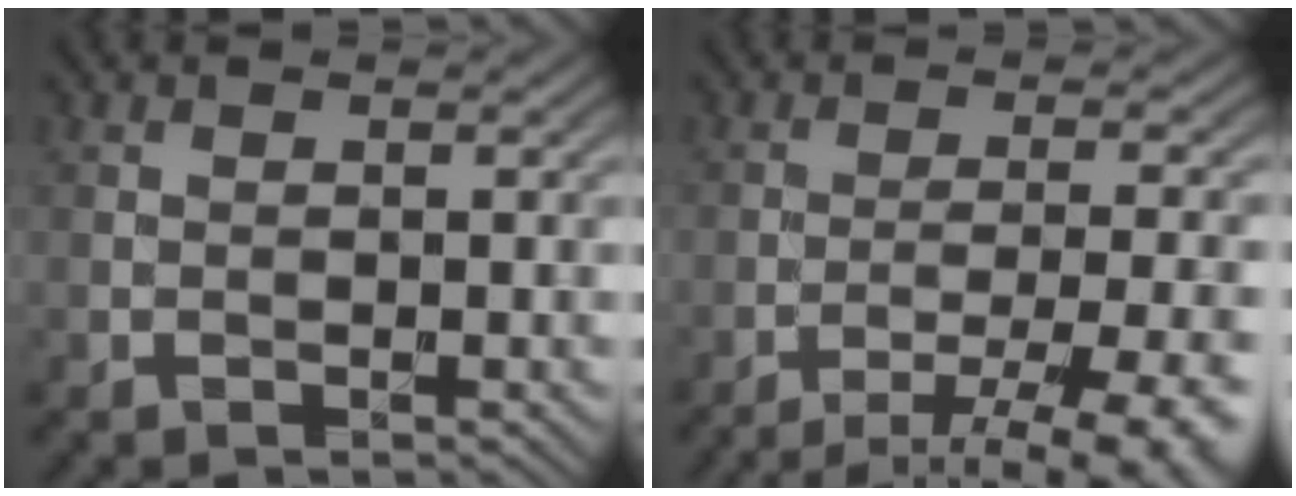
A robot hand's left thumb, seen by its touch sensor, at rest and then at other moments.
{"total": 11.7, "force": [-8.3, 2.7, 7.8], "torque": [-0.116, -0.005, -0.102]}